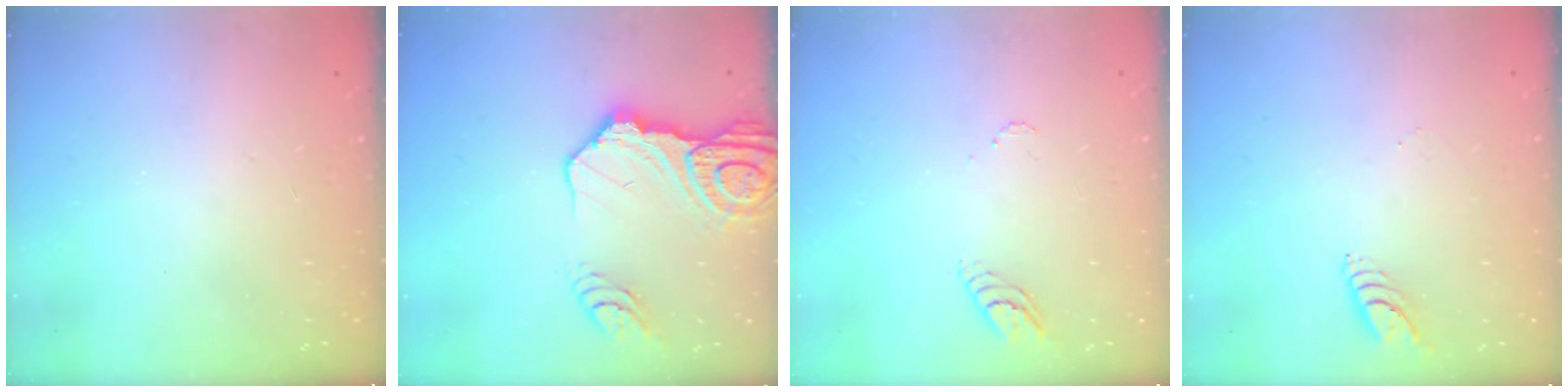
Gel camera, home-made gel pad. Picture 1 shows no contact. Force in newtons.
{"total": 18.6, "press": 18.4, "slide": 2.0}
{"total": 3.5, "press": 3.5, "slide": 0.3}
{"total": 5.6, "press": 5.6, "slide": 0.4}